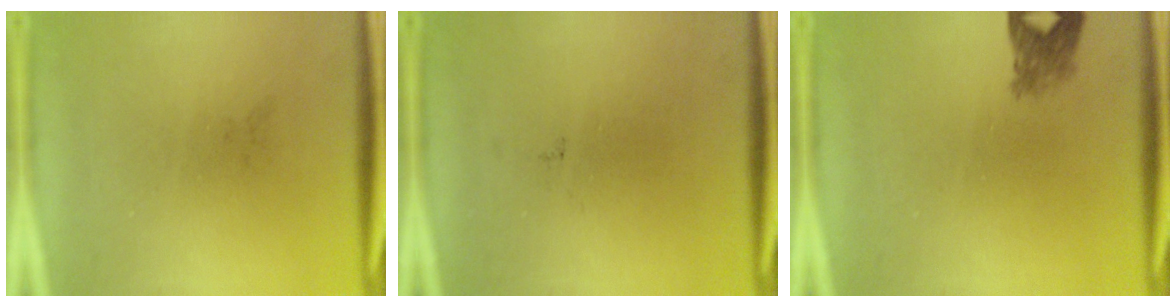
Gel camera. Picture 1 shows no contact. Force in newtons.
{"total": 0.0}
{"total": 2.4}